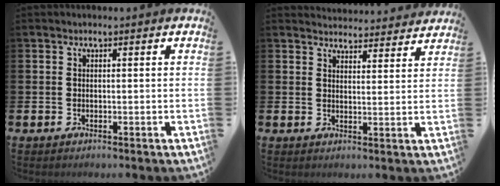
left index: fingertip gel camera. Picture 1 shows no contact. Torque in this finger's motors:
{"motor_torque": [0.89, -1.25, 0.32, 0.01]}